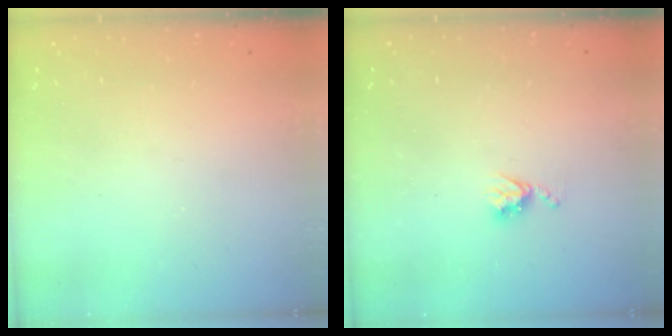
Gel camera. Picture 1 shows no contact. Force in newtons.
{"total": 4.2, "press": 4.2, "slide": 0.4}